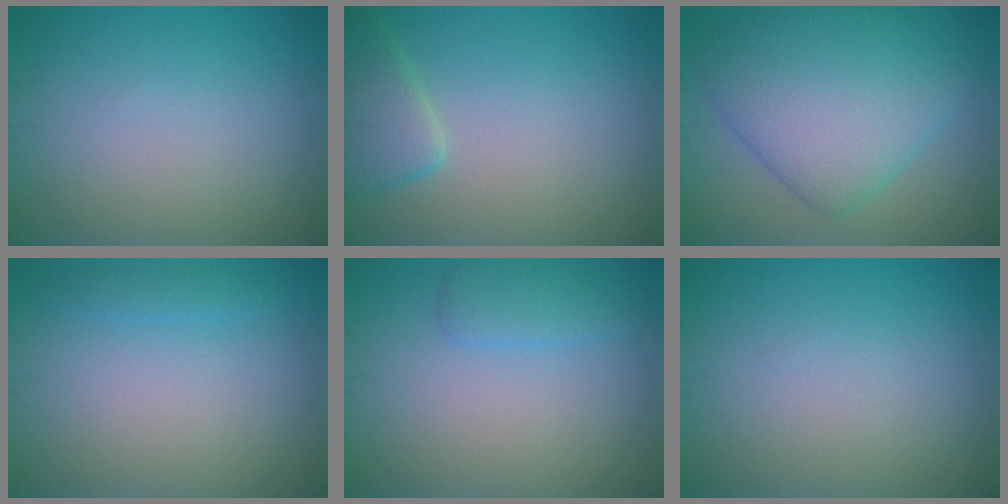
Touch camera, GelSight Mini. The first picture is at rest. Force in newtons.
{"total": 3.0, "press": 3.0, "slide": 0.3}
{"total": 8.6, "press": 8.6, "slide": 0.2}
{"total": 1.0, "press": 1.0, "slide": 0.1}
{"total": 1.8, "press": 1.8, "slide": 0.2}
{"total": 0.0}